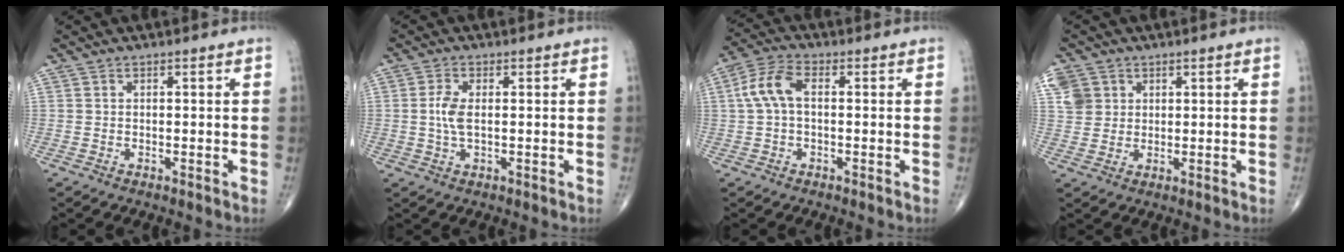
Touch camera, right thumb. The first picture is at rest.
{"total": 3.7, "force": [0.1, 1.6, 3.4], "torque": [-0.080, 0.003, 0.001]}
{"total": 6.7, "force": [0.5, 3.7, 5.6], "torque": [-0.123, 0.024, 0.004]}
{"total": 5.2, "force": [2.0, 4.5, 1.6], "torque": [-0.014, 0.002, 0.042]}